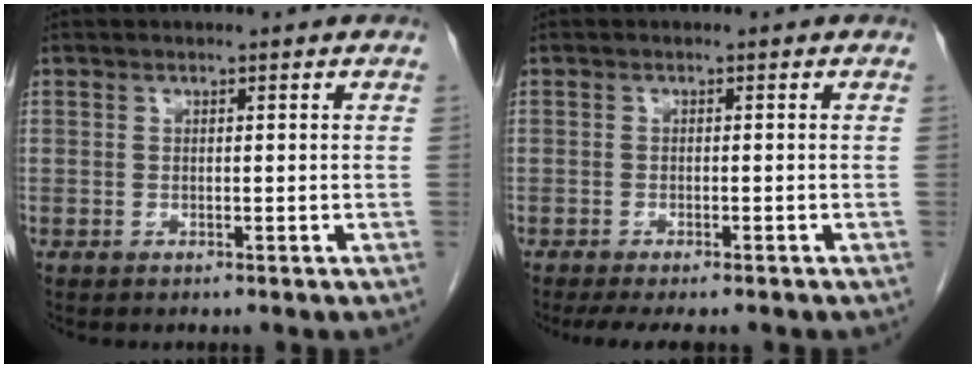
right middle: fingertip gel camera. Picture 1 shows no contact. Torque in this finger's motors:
{"motor_torque": [0.44, -0.33, 0.14, 0.02]}